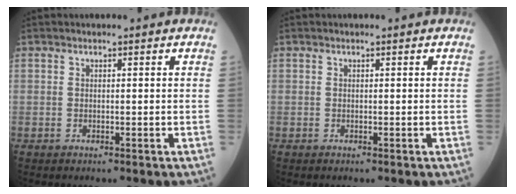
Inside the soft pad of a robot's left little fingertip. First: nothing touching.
{"total": 0.0}